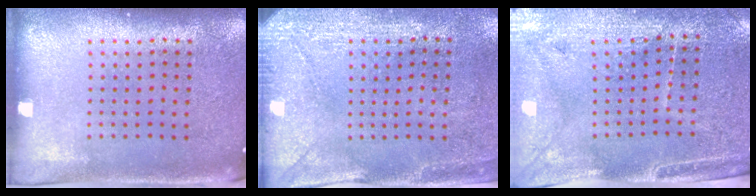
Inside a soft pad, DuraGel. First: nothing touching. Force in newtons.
{"total": 3.0, "press": 2.6, "slide": 1.4}
{"total": 3.0, "press": 2.8, "slide": 1.3}